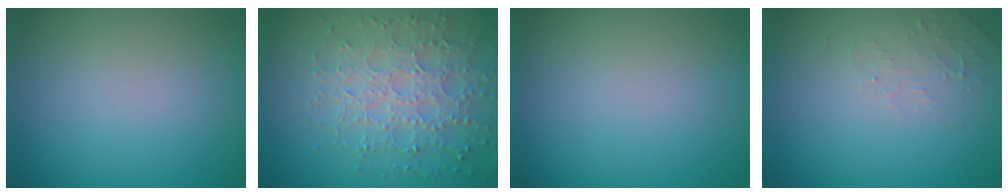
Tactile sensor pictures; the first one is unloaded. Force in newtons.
{"total": 6.1, "press": 5.0, "slide": 3.6}
{"total": 0.0}
{"total": 1.6, "press": 1.5, "slide": 0.3}